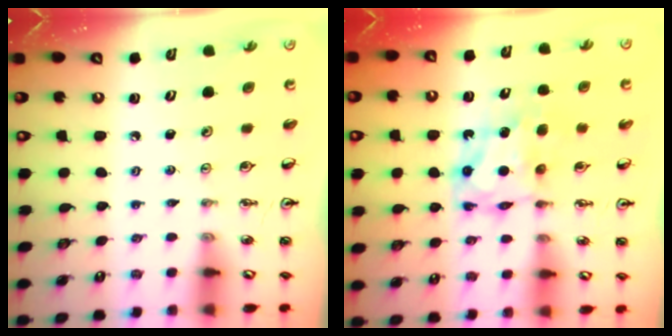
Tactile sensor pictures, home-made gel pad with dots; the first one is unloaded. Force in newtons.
{"total": 6.6, "press": 6.6, "slide": 0.3}